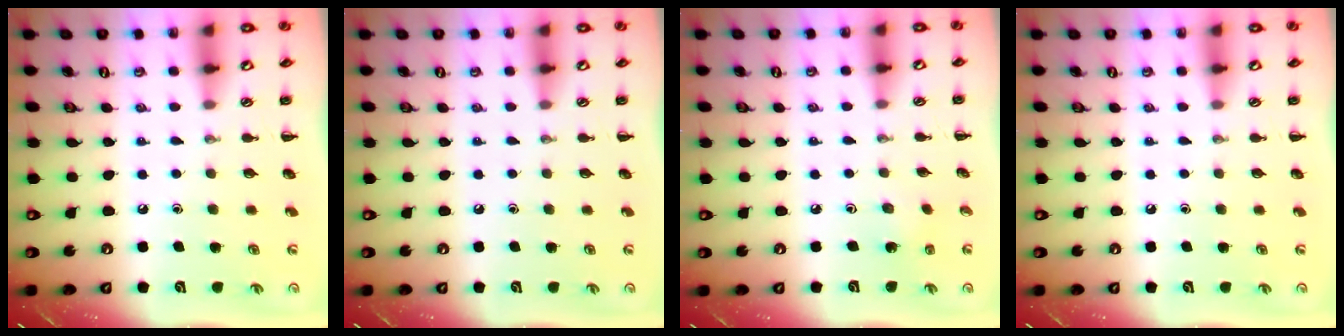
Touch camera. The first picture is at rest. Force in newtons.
{"total": 0.0}
{"total": 1.1, "press": 1.0, "slide": 0.5}
{"total": 0.0}